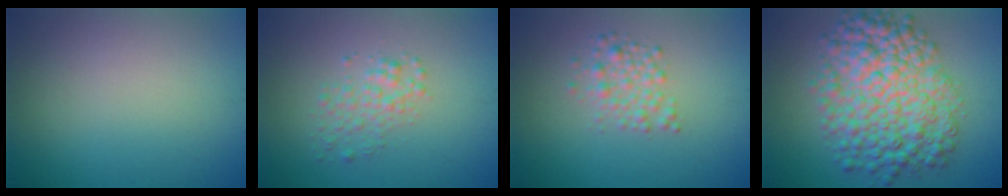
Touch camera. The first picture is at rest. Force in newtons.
{"total": 2.1, "press": 2.1, "slide": 0.1}
{"total": 2.3, "press": 2.3, "slide": 0.0}
{"total": 9.3, "press": 9.3, "slide": 0.1}